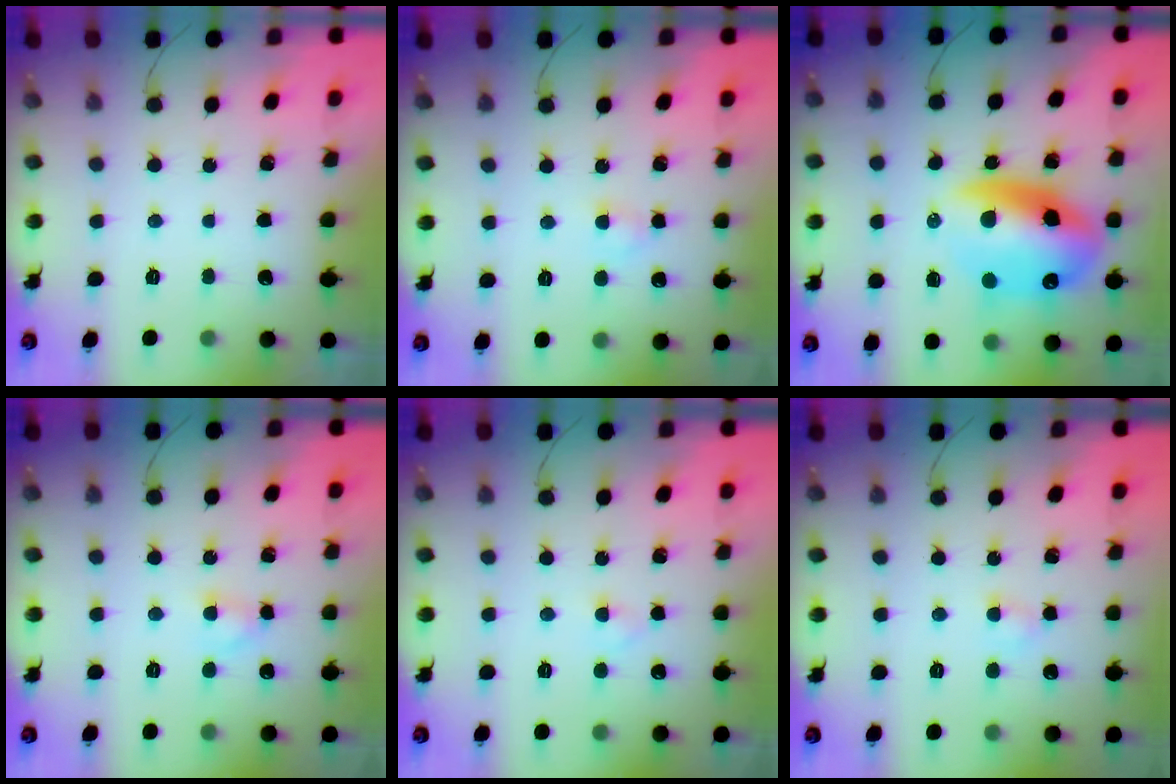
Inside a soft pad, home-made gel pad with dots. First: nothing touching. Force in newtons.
{"total": 2.5, "press": 2.3, "slide": 1.0}
{"total": 17.6, "press": 17.0, "slide": 4.3}
{"total": 2.9, "press": 2.7, "slide": 1.2}
{"total": 1.8, "press": 1.6, "slide": 0.9}
{"total": 3.0, "press": 2.9, "slide": 0.8}